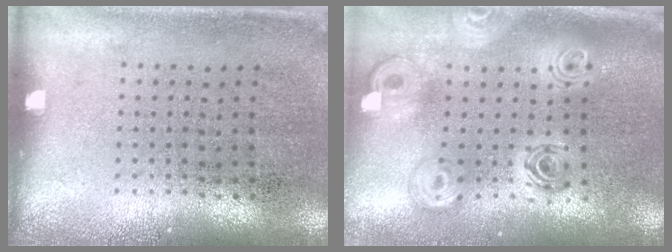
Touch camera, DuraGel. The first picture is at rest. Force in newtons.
{"total": 2.3, "press": 1.8, "slide": 1.4}